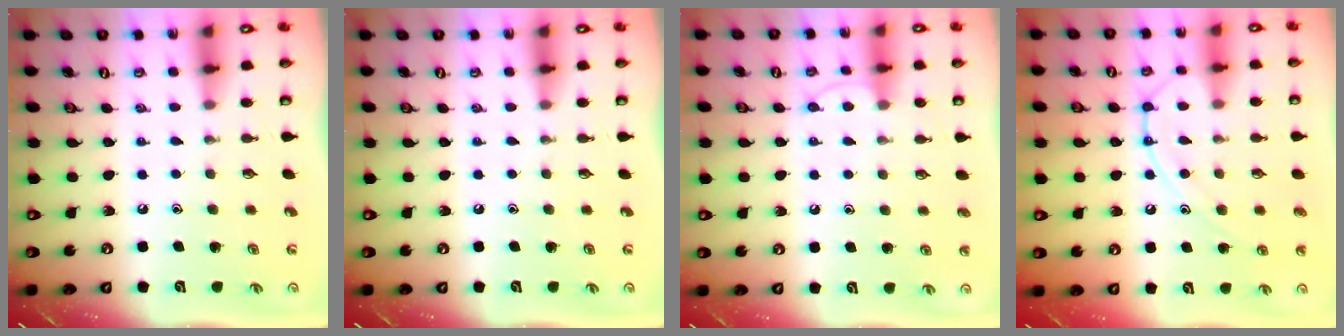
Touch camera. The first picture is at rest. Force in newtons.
{"total": 0.0}
{"total": 6.3, "press": 6.3, "slide": 0.6}
{"total": 13.1, "press": 13.0, "slide": 1.2}